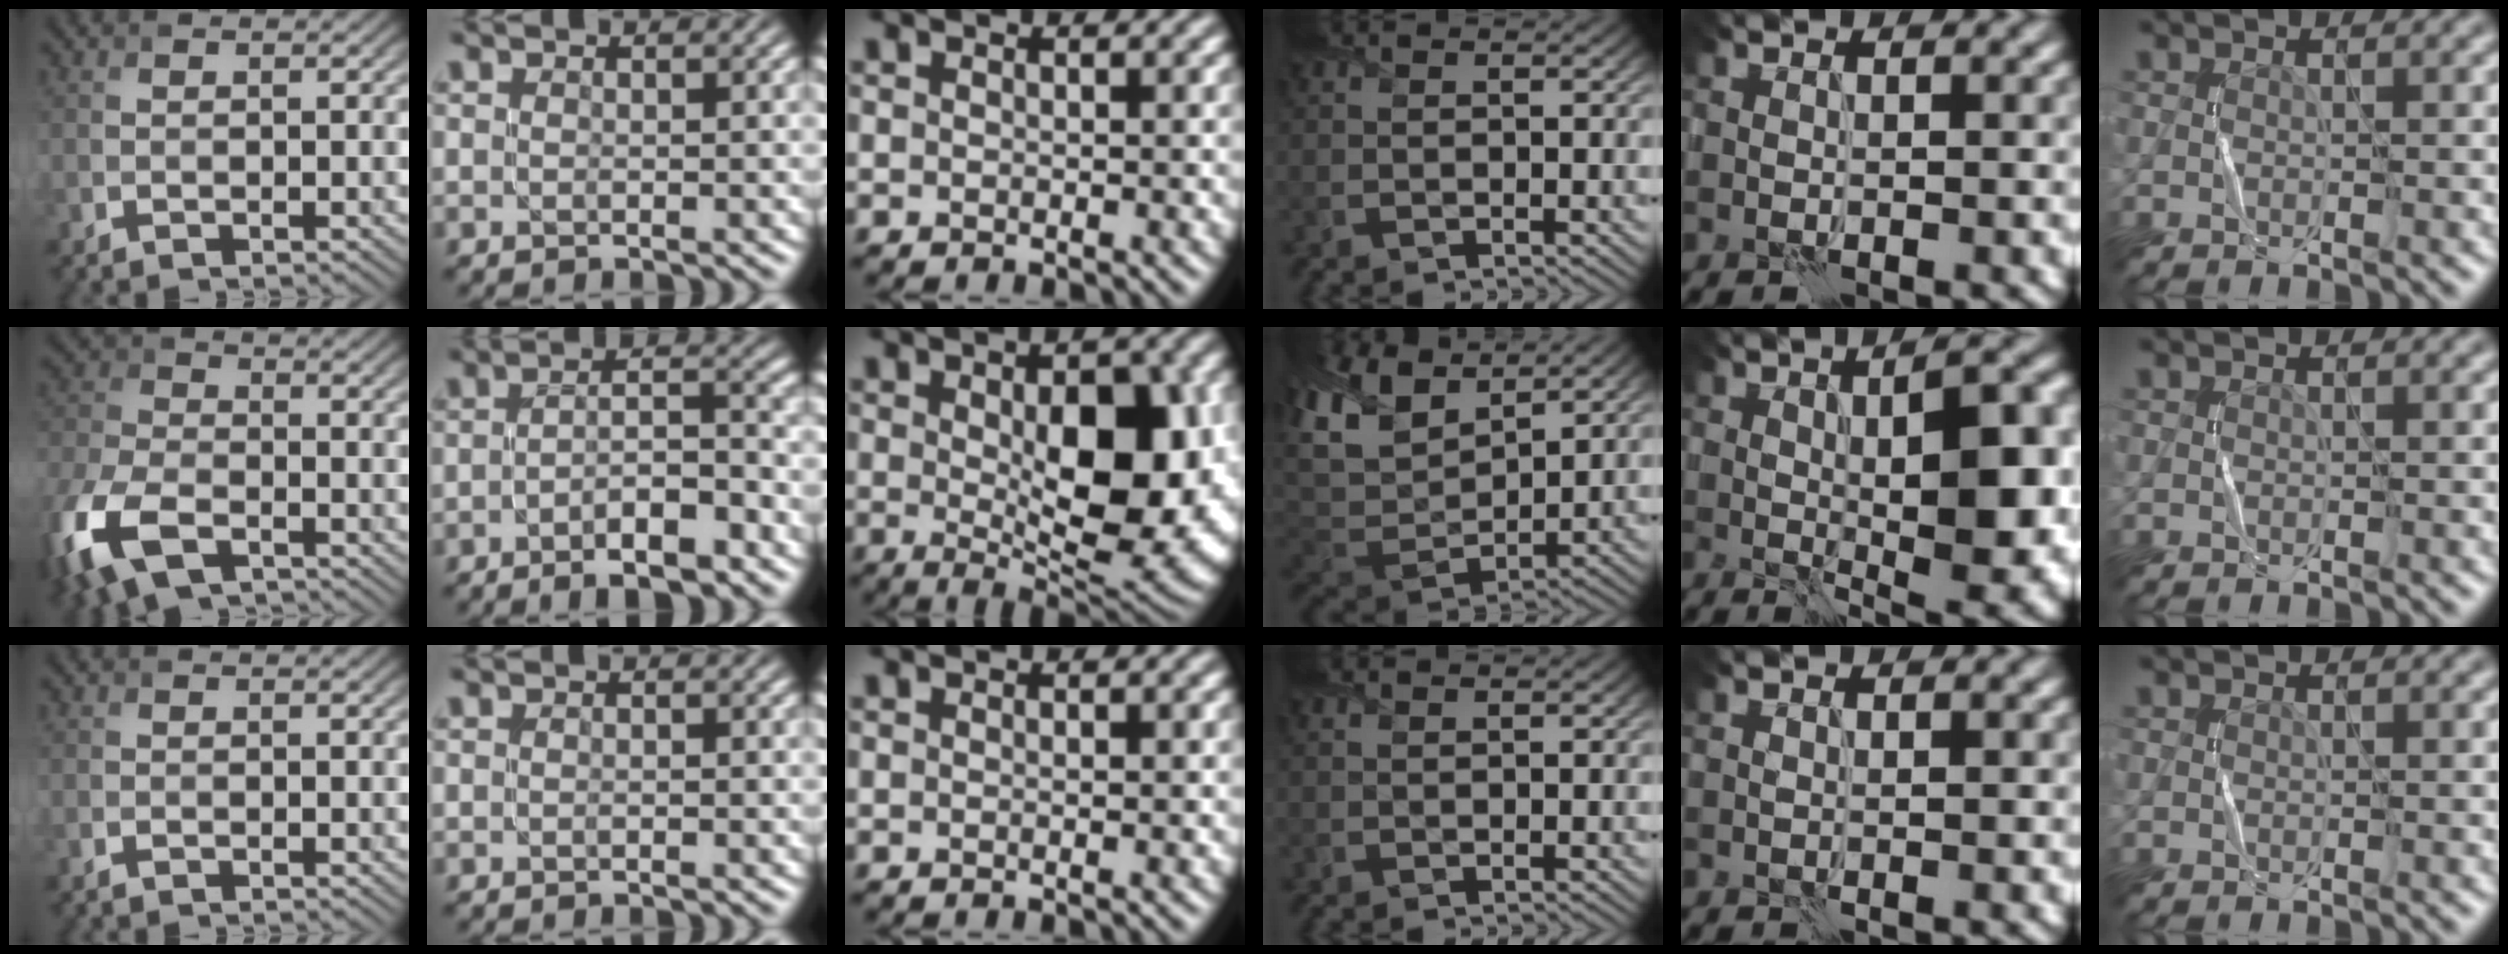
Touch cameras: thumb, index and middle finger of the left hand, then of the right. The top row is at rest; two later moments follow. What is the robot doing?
{"motion": "fold", "object": "shorts"}